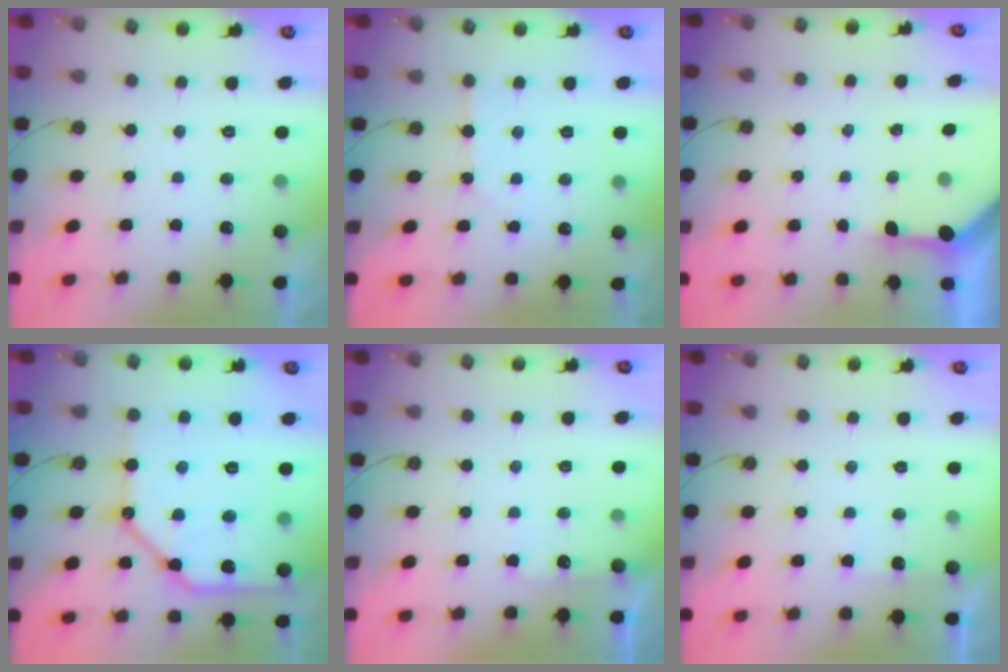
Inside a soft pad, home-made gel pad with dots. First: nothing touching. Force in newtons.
{"total": 3.3, "press": 3.3, "slide": 0.6}
{"total": 3.5, "press": 3.5, "slide": 0.4}
{"total": 20.4, "press": 20.2, "slide": 2.5}
{"total": 4.0, "press": 4.0, "slide": 0.5}
{"total": 2.4, "press": 2.3, "slide": 0.4}